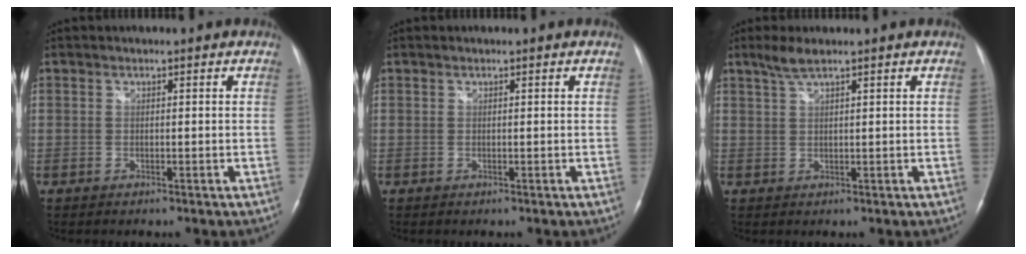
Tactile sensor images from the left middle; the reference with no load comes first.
{"total": 0.0}
{"total": 2.8, "force": [2.1, 0.1, 1.8], "torque": [-0.048, 0.006, 0.048]}